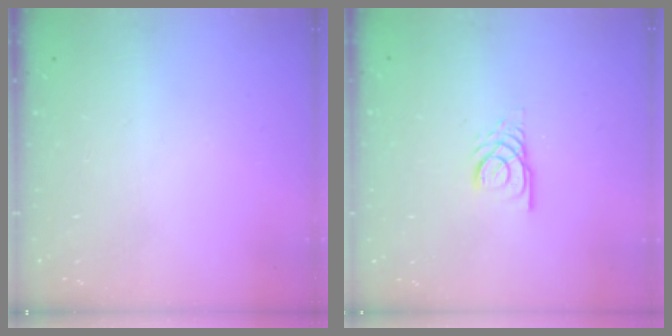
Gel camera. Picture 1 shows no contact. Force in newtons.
{"total": 4.2, "press": 4.2, "slide": 0.4}